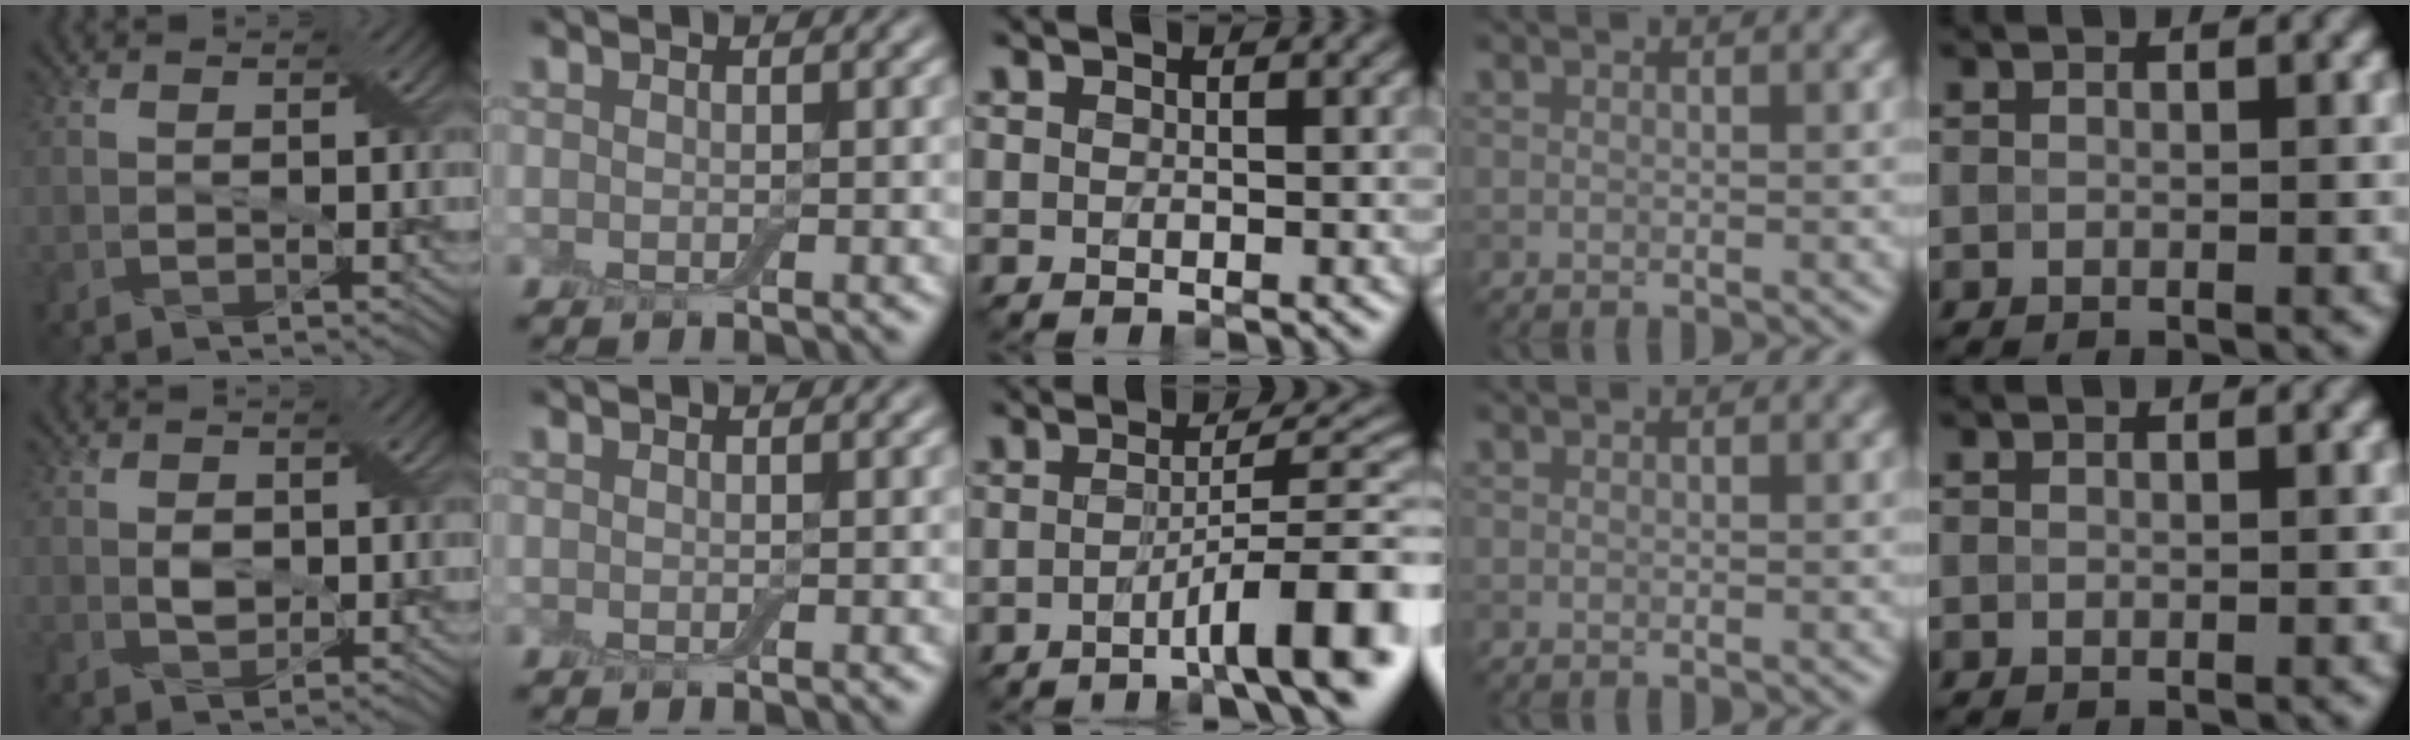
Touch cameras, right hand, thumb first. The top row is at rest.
{"thumb": {"total": 2.1, "force": [0.1, 1.6, 1.4], "torque": [-0.032, -0.002, 0.003]}, "middle": {"total": 8.4, "force": [-3.3, 1.5, 7.5], "torque": [-0.094, 0.015, -0.058]}}